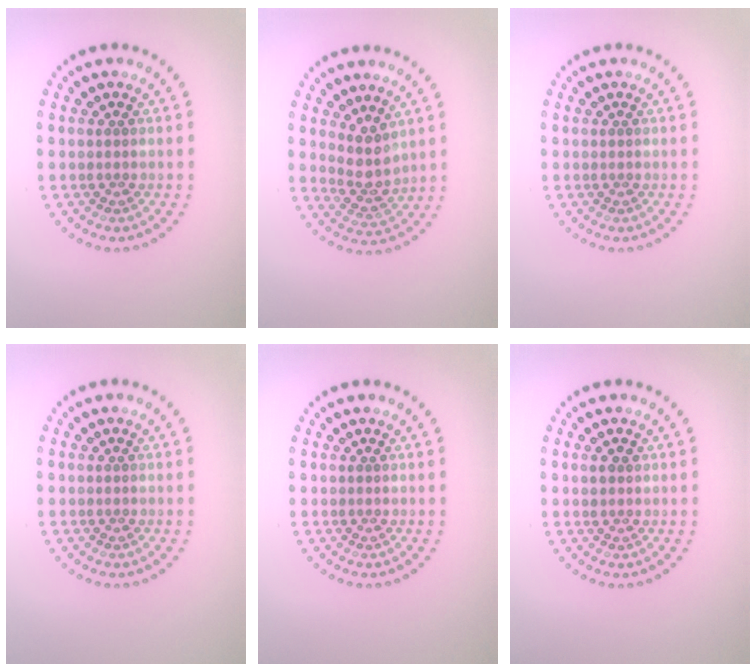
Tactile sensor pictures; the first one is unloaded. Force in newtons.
{"total": 2.9, "press": 2.3, "slide": 1.8}
{"total": 0.0}
{"total": 0.0}
{"total": 0.0}
{"total": 1.0, "press": 1.0, "slide": 0.3}